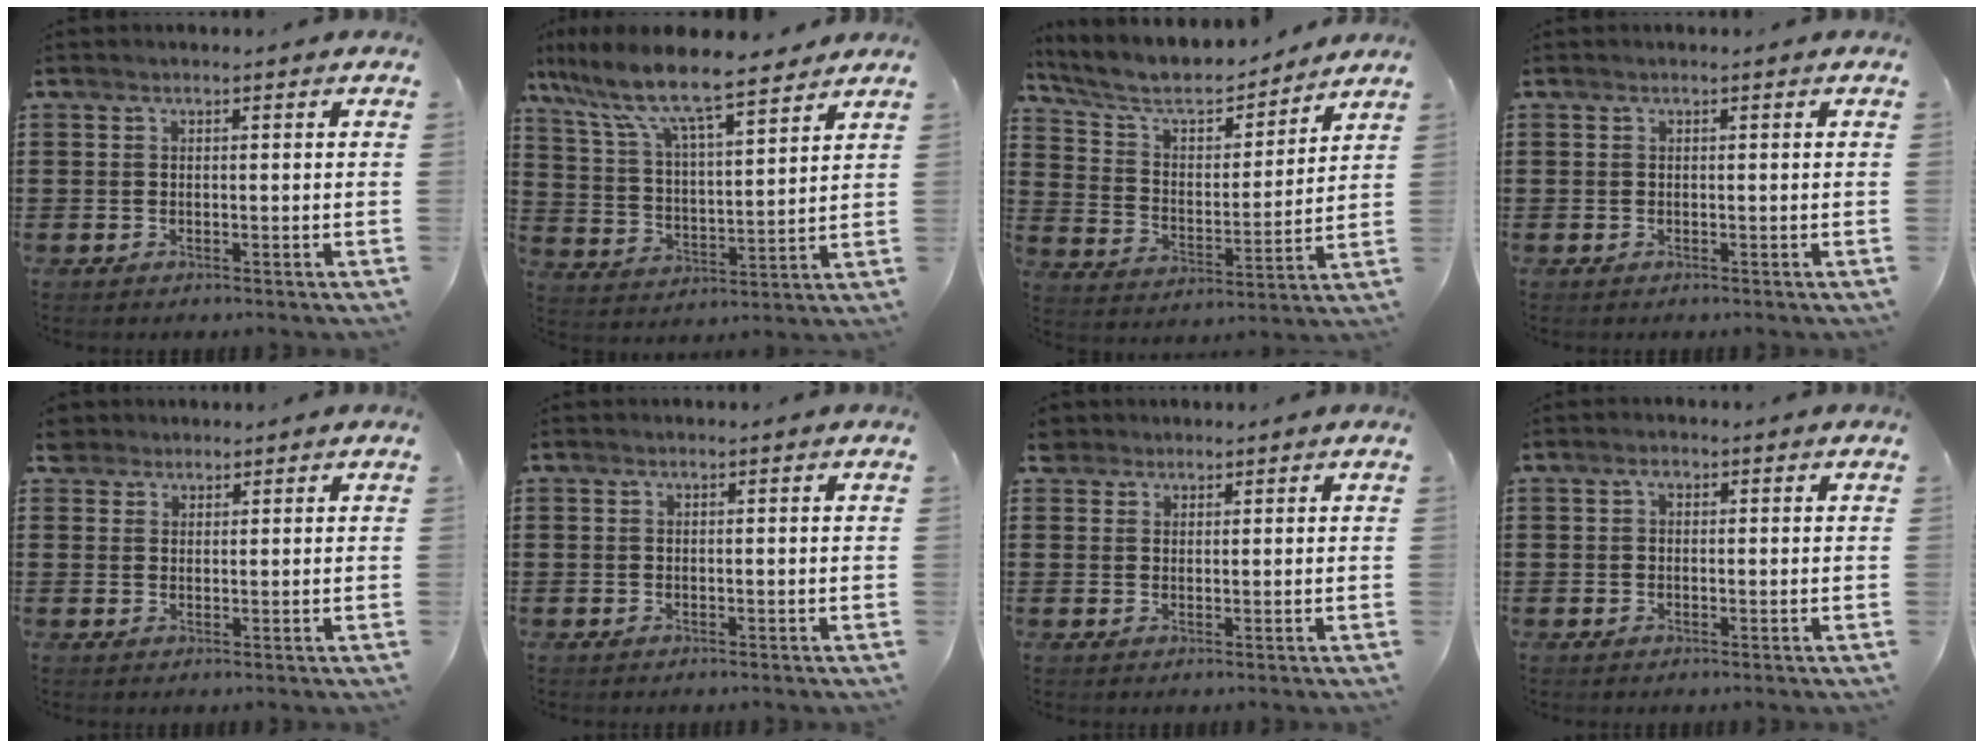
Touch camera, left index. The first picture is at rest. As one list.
[{"total": 9.4, "force": [7.8, 1.3, 4.9], "torque": [-0.127, -0.038, 0.132]}, {"total": 7.7, "force": [6.7, 2.3, 3.1], "torque": [-0.090, -0.038, 0.113]}, {"total": 0.0}, {"total": 2.5, "force": [2.0, 1.4, 0.2], "torque": [-0.012, 0.010, 0.040]}, {"total": 0.0}, {"total": 2.1, "force": [1.7, 1.2, 0.1], "torque": [-0.010, 0.008, 0.034]}, {"total": 1.2, "force": [0.1, 0.8, 0.9], "torque": [-0.020, 0.007, 0.001]}]